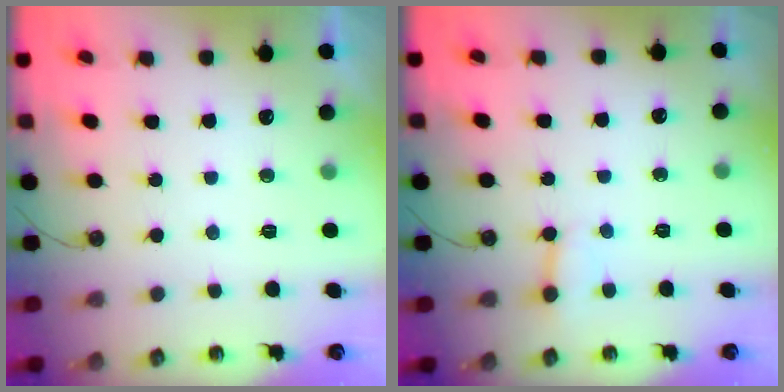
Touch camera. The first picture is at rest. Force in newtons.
{"total": 2.0, "press": 2.0, "slide": 0.1}